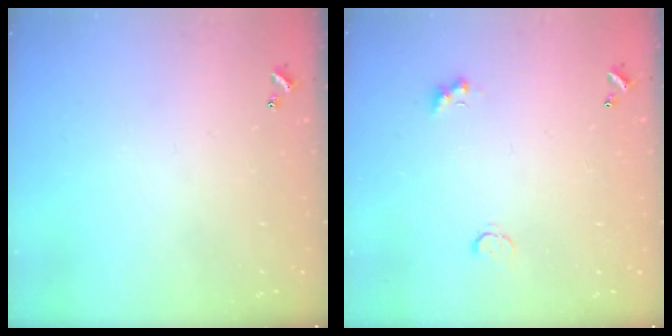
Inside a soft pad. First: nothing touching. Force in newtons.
{"total": 2.9, "press": 2.8, "slide": 0.6}